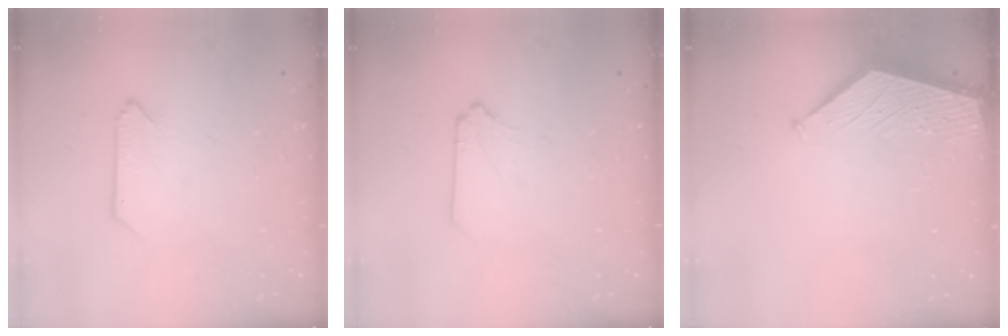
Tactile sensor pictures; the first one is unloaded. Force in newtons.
{"total": 0.0}
{"total": 1.6, "press": 1.6, "slide": 0.2}